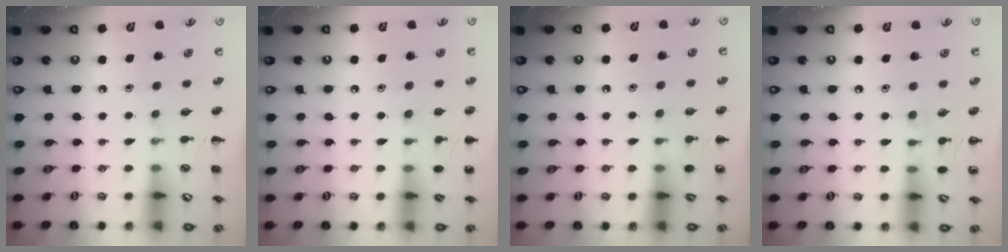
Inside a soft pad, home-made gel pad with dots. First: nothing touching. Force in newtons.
{"total": 5.9, "press": 5.7, "slide": 1.7}
{"total": 5.9, "press": 5.7, "slide": 1.6}
{"total": 6.7, "press": 6.3, "slide": 2.1}